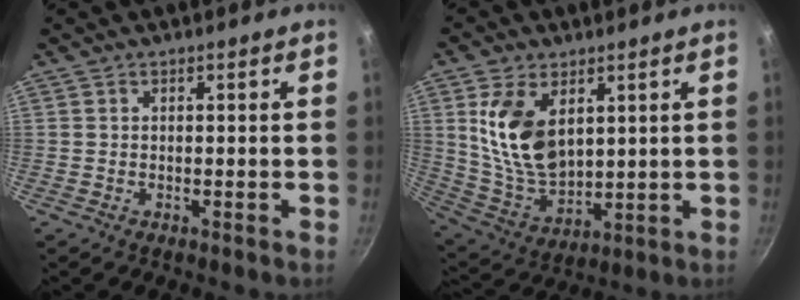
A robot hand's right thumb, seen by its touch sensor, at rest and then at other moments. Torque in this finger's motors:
{"motor_torque": [-0.38, 0.71, 1.27, 0.71, 0.27]}